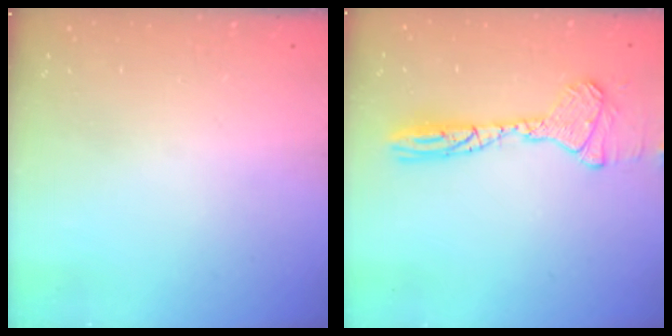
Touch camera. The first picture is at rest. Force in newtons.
{"total": 23.0, "press": 17.5, "slide": 15.0}